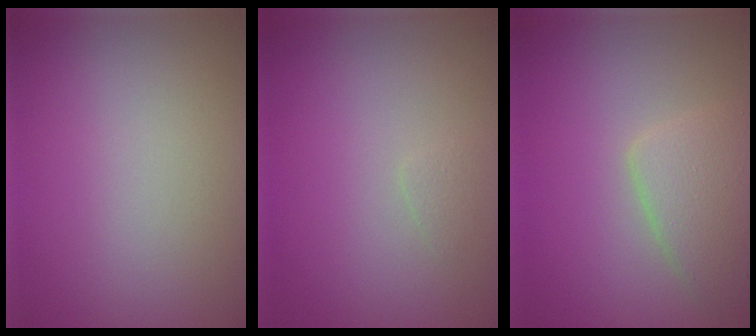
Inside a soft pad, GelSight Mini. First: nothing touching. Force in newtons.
{"total": 0.6, "press": 0.6, "slide": 0.1}
{"total": 3.5, "press": 3.5, "slide": 0.3}